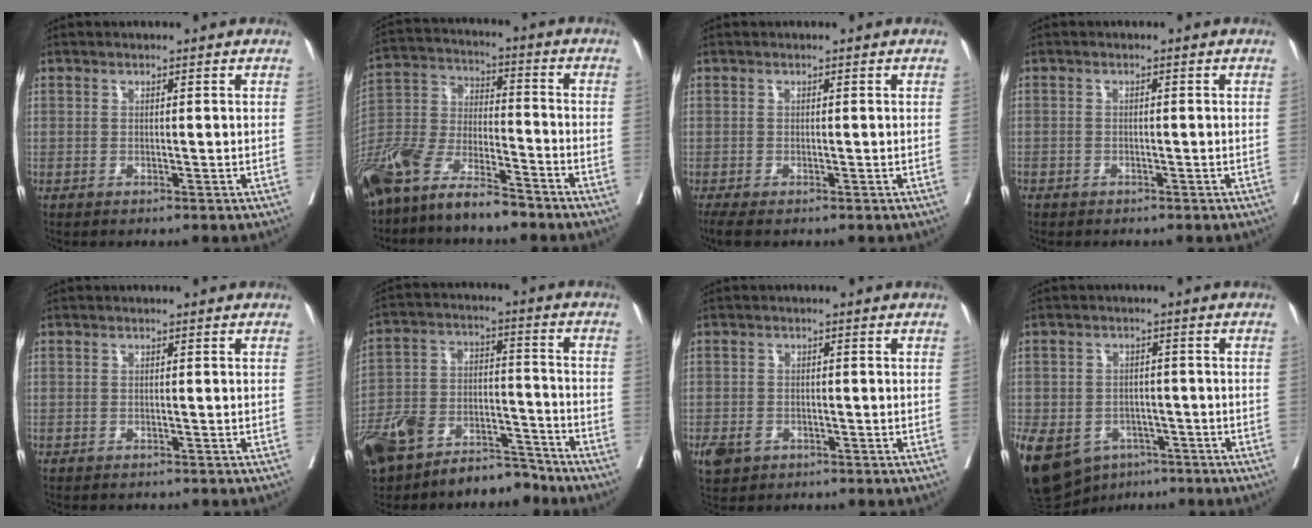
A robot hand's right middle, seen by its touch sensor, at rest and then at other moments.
{"total": 15.2, "force": [-12.1, 3.7, 8.4], "torque": [-0.182, -0.009, -0.234]}
{"total": 2.9, "force": [-2.3, 0.7, 1.7], "torque": [-0.033, -0.013, -0.037]}
{"total": 1.5, "force": [-1.1, 0.9, 0.1], "torque": [-0.010, 0.001, -0.021]}
{"total": 1.4, "force": [-1.3, 0.4, 0.4], "torque": [-0.017, -0.005, -0.018]}
{"total": 15.5, "force": [-12.6, 5.9, 7.0], "torque": [-0.129, 0.023, -0.220]}
{"total": 3.5, "force": [-1.9, 2.5, 1.5], "torque": [-0.027, 0.000, -0.027]}
{"total": 22.3, "force": [-10.5, 16.8, 10.3], "torque": [-0.319, -0.019, -0.147]}